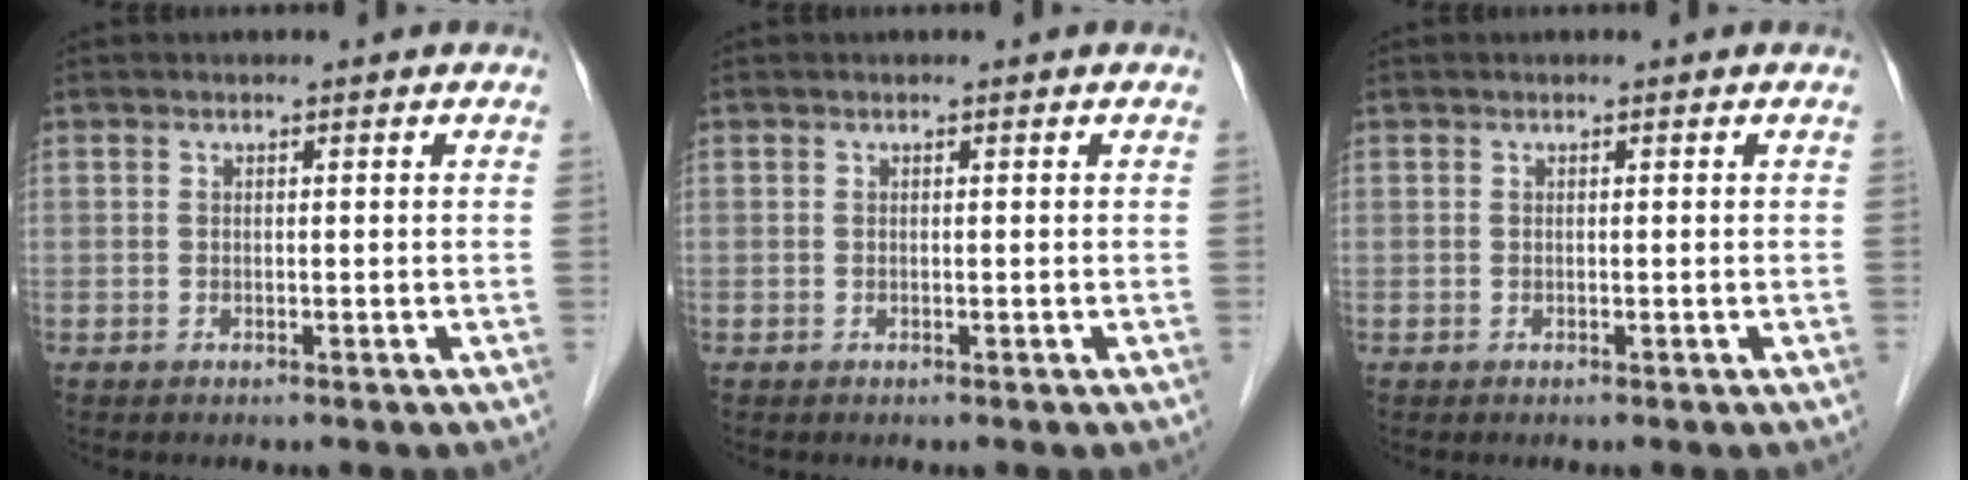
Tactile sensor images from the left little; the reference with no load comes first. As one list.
[{"total": 0.0}, {"total": 0.0}]